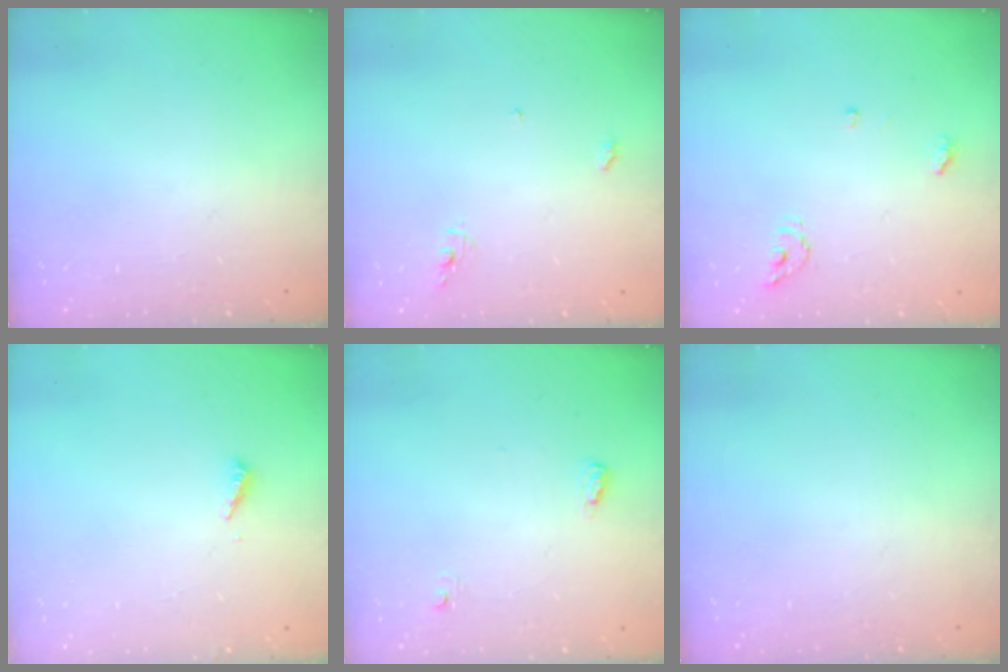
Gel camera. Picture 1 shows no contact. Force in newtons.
{"total": 4.1, "press": 4.1, "slide": 0.3}
{"total": 4.8, "press": 4.8, "slide": 0.4}
{"total": 2.0, "press": 2.0, "slide": 0.2}
{"total": 3.7, "press": 3.5, "slide": 1.2}
{"total": 0.0}